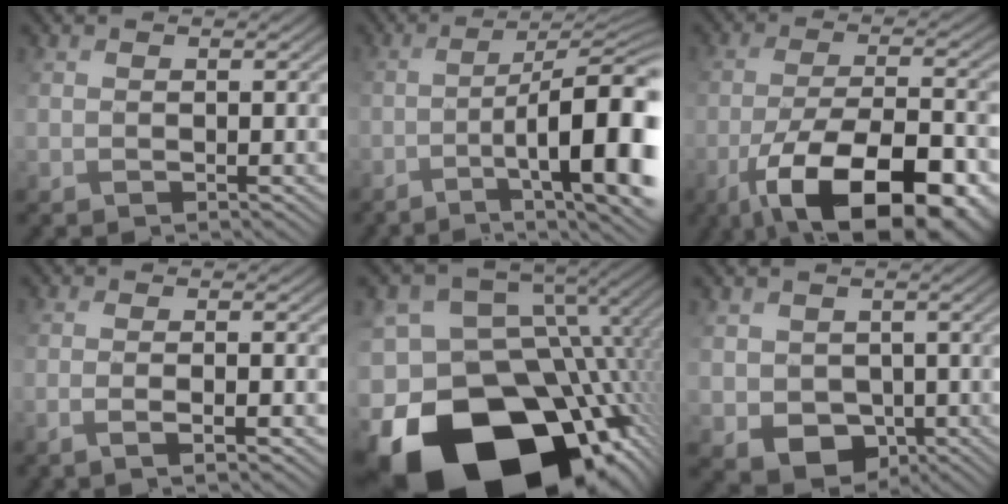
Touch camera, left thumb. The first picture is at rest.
{"total": 15.1, "force": [-5.3, 3.7, 13.6], "torque": [-0.157, 0.006, -0.068]}
{"total": 17.3, "force": [-9.3, 6.7, 13.0], "torque": [-0.212, -0.025, -0.137]}
{"total": 3.4, "force": [-1.4, 0.4, 3.1], "torque": [-0.044, 0.007, -0.034]}
{"total": 21.7, "force": [-10.3, 13.6, 13.3], "torque": [-0.287, -0.044, -0.145]}
{"total": 5.4, "force": [-0.5, 4.8, 2.5], "torque": [-0.062, -0.025, -0.008]}